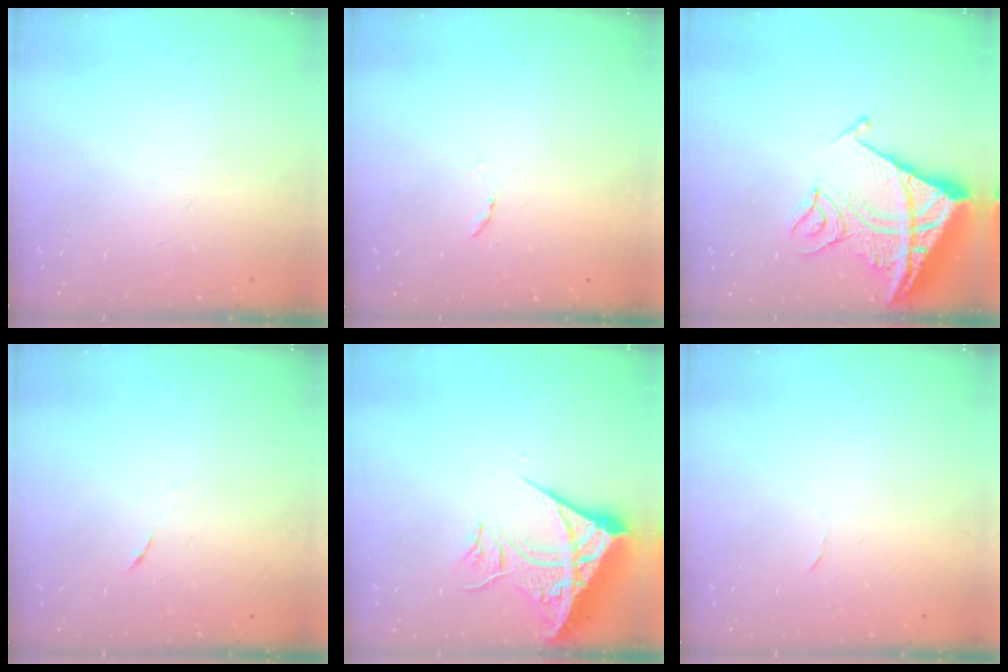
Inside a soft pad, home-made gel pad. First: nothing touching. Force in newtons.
{"total": 5.9, "press": 5.9, "slide": 0.4}
{"total": 15.9, "press": 15.8, "slide": 1.8}
{"total": 3.5, "press": 3.4, "slide": 0.9}
{"total": 13.5, "press": 13.4, "slide": 1.8}
{"total": 2.3, "press": 2.3, "slide": 0.4}